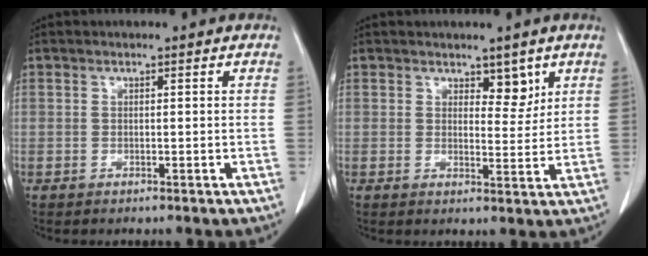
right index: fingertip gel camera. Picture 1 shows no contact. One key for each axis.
{"total": 3.4, "fx": 2.1, "fy": 1.7, "fz": 2.1, "tx": -0.019, "ty": -0.006, "tz": 0.031}